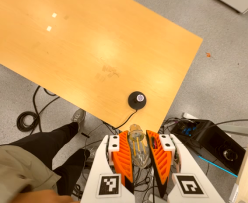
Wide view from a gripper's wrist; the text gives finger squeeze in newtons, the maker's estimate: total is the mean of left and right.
{"total": 22.5, "left": 24.2, "right": 20.9}